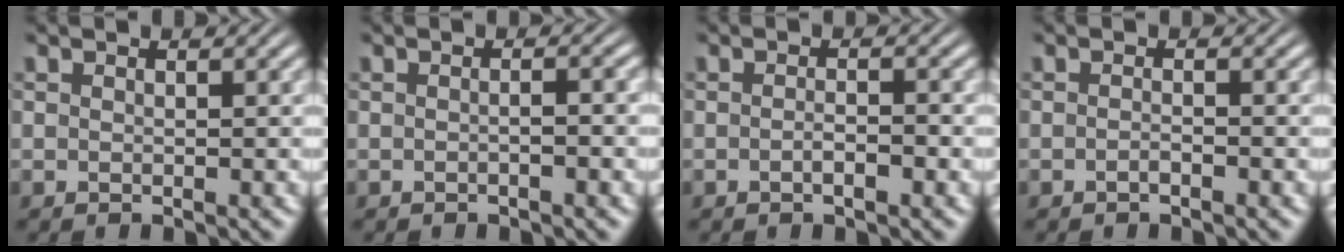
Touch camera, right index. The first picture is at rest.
{"total": 0.7, "force": [-0.3, 0.0, 0.6], "torque": [0.002, 0.009, -0.011]}
{"total": 1.3, "force": [-0.9, 0.3, 1.0], "torque": [-0.007, 0.003, -0.019]}
{"total": 0.7, "force": [-0.7, -0.1, 0.2], "torque": [0.004, 0.003, -0.016]}